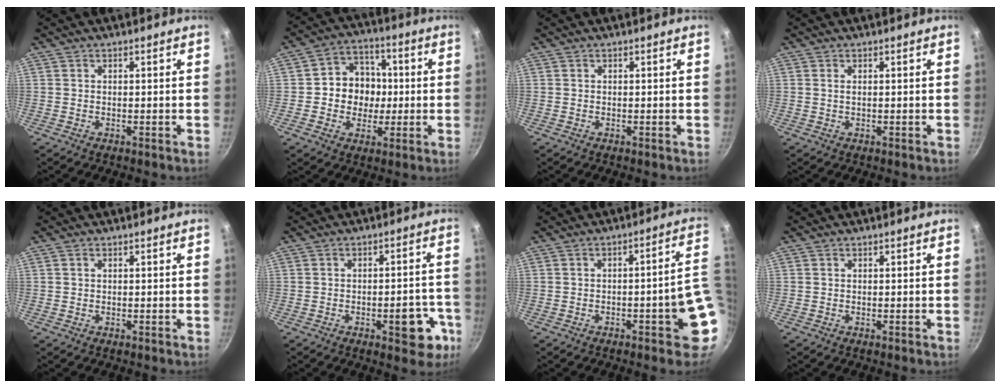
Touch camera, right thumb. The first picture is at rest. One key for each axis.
{"total": 10.7, "fx": 0.0, "fy": 9.4, "fz": 5.1, "tx": -0.036, "ty": 0.015, "tz": -0.012}
{"total": 0.0}
{"total": 0.8, "fx": 0.2, "fy": 0.3, "fz": 0.7, "tx": -0.012, "ty": 0.001, "tz": 0.004}
{"total": 0.5, "fx": 0.2, "fy": 0.4, "fz": 0.3, "tx": -0.006, "ty": 0.002, "tz": 0.004}
{"total": 8.8, "fx": -3.6, "fy": 3.9, "fz": 7.0, "tx": -0.055, "ty": 0.028, "tz": -0.040}
{"total": 11.0, "fx": -2.0, "fy": 2.6, "fz": 10.5, "tx": -0.101, "ty": 0.024, "tz": -0.021}
{"total": 0.0}